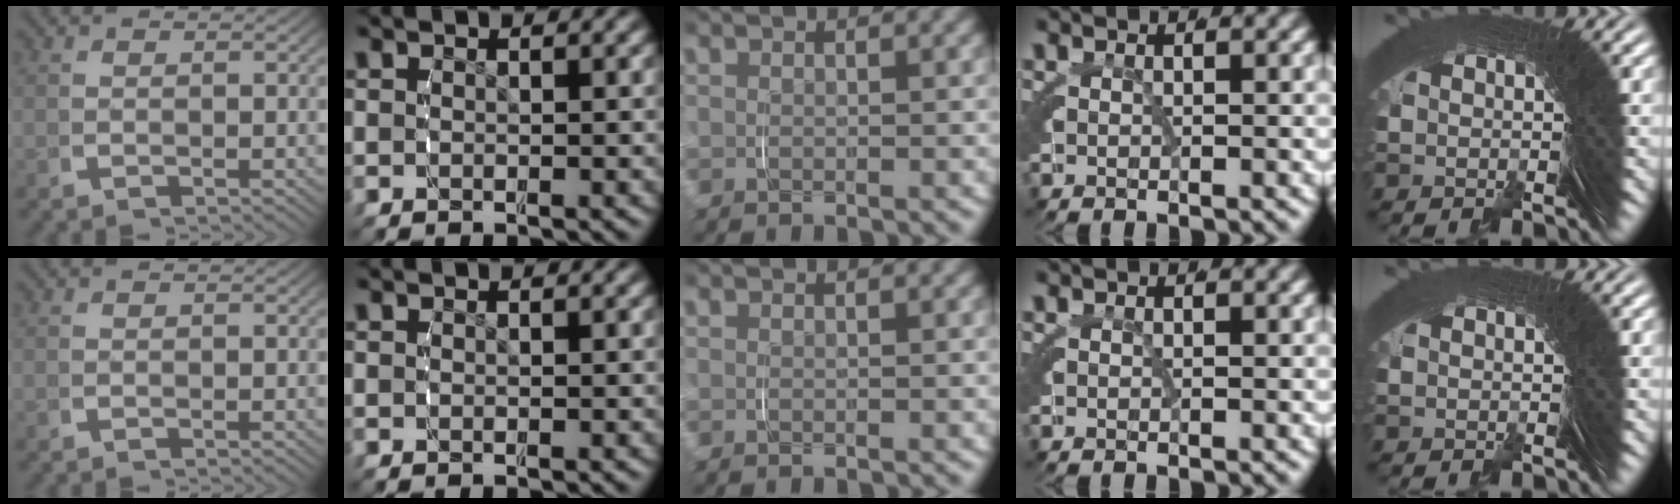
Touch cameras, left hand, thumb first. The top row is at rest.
{}